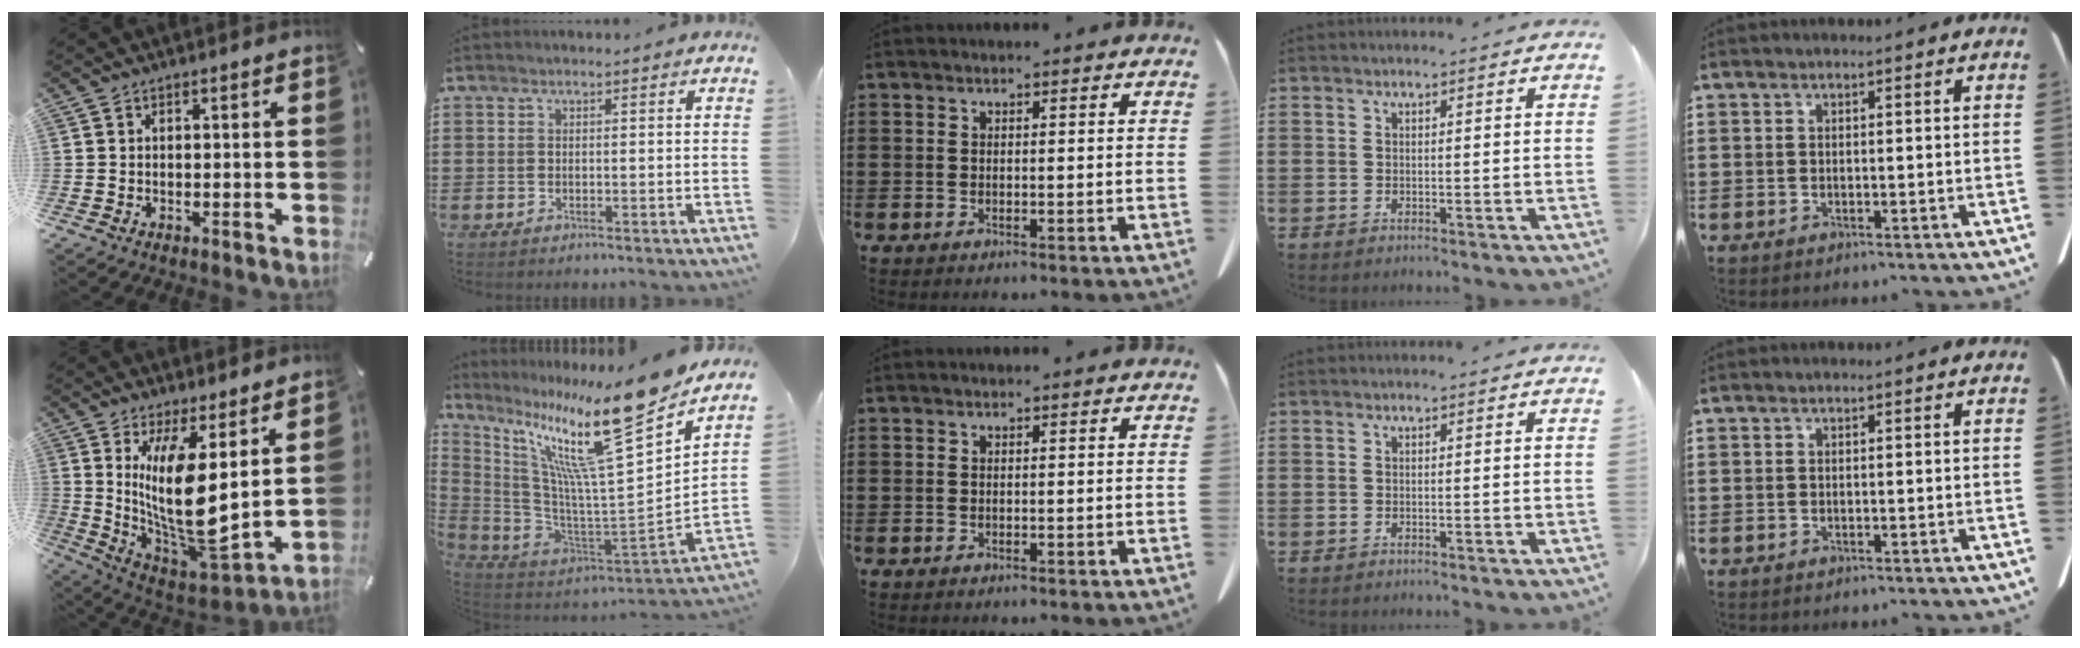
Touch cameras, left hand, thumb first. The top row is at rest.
{"thumb": {"total": 15.9, "force": [5.6, 5.6, 13.8], "torque": [-0.287, -0.072, 0.101]}, "index": {"total": 17.6, "force": [12.7, 0.5, 12.2], "torque": [-0.240, -0.097, 0.196]}}